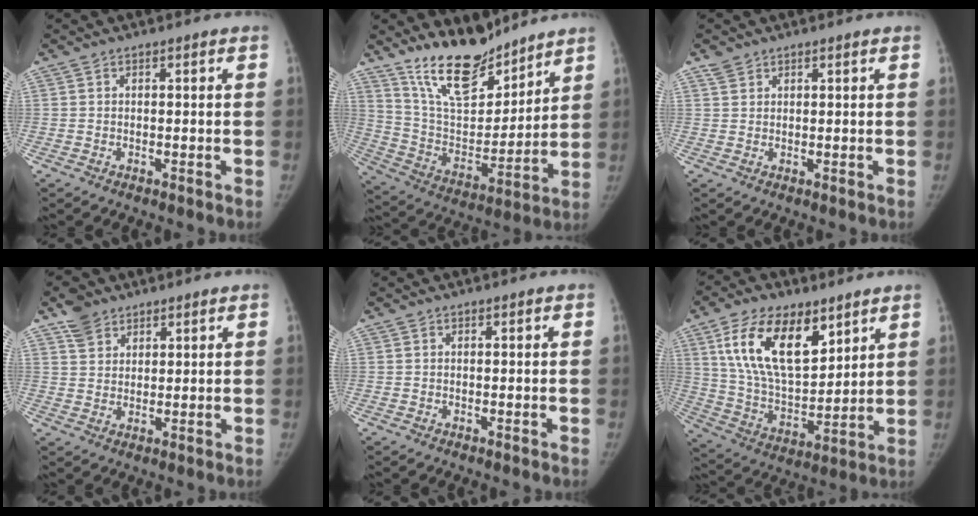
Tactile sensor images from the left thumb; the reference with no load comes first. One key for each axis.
{"total": 17.1, "fx": 13.8, "fy": 6.3, "fz": 7.8, "tx": -0.094, "ty": -0.090, "tz": 0.257}
{"total": 1.8, "fx": 1.4, "fy": 1.1, "fz": 0.4, "tx": 0.001, "ty": -0.001, "tz": 0.026}
{"total": 5.1, "fx": 3.7, "fy": 3.3, "fz": 1.4, "tx": -0.008, "ty": -0.016, "tz": 0.071}
{"total": 0.0}
{"total": 19.4, "fx": 9.6, "fy": 9.9, "fz": 13.6, "tx": -0.211, "ty": -0.044, "tz": 0.186}